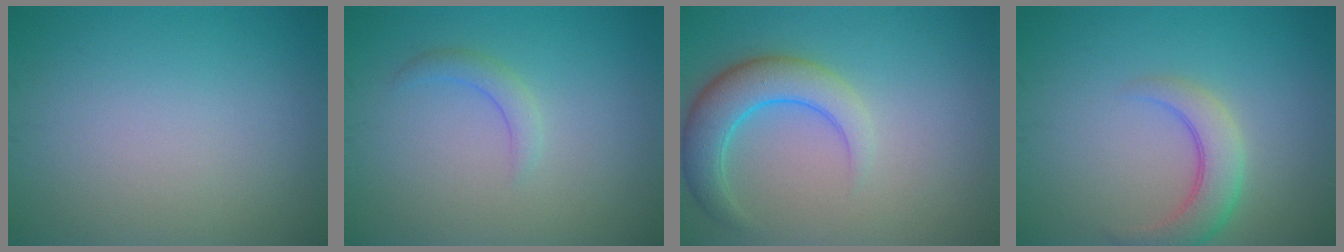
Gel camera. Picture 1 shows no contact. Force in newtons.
{"total": 1.5, "press": 1.5, "slide": 0.2}
{"total": 5.0, "press": 5.0, "slide": 0.5}
{"total": 3.7, "press": 3.7, "slide": 0.3}